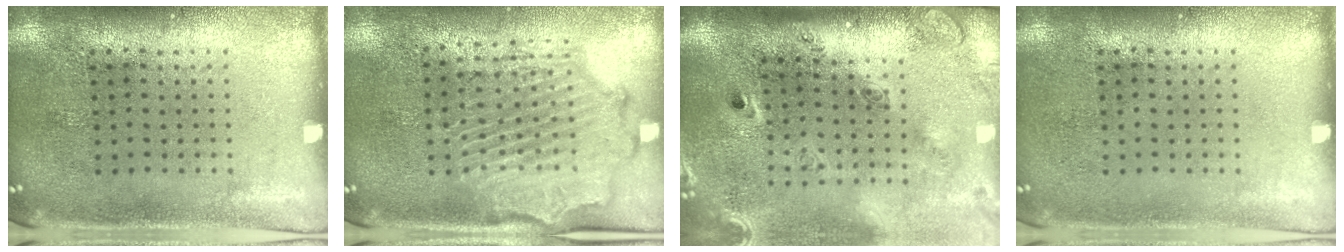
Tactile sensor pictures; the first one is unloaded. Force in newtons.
{"total": 2.1, "press": 2.1, "slide": 0.5}
{"total": 2.8, "press": 1.9, "slide": 2.0}
{"total": 0.0}